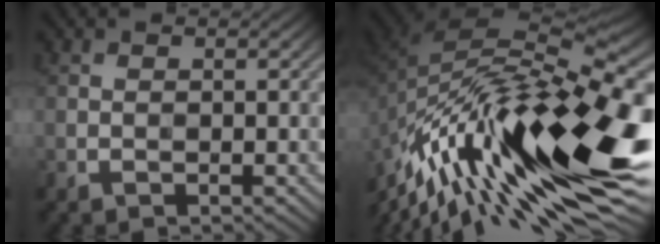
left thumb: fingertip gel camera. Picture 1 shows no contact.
{"total": 18.6, "force": [-7.3, 7.0, 15.7], "torque": [-0.285, 0.001, -0.134]}